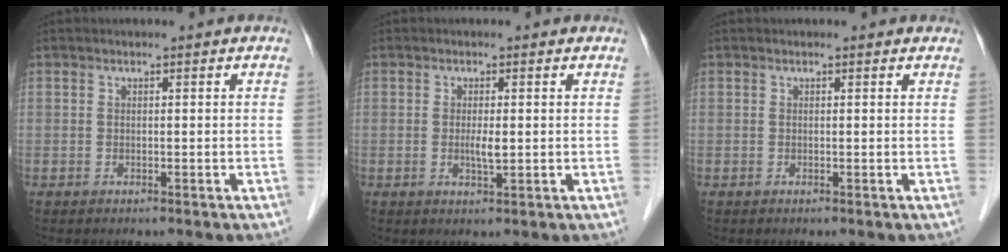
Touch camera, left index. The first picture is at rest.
{"total": 2.1, "force": [0.0, 0.4, 2.0], "torque": [-0.042, -0.003, 0.001]}
{"total": 0.8, "force": [0.7, 0.3, 0.1], "torque": [-0.009, 0.002, 0.004]}